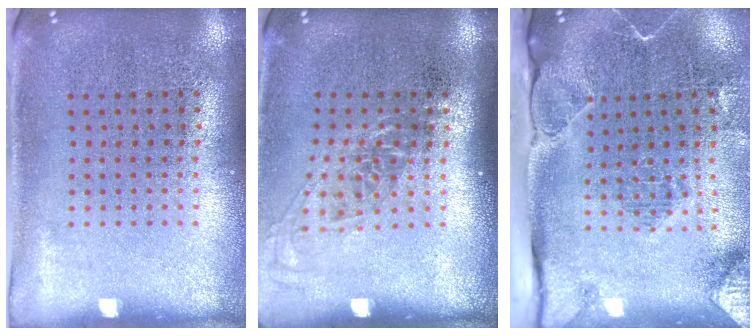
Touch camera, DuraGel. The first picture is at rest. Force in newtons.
{"total": 1.3, "press": 1.0, "slide": 0.8}
{"total": 2.3, "press": 2.1, "slide": 1.1}